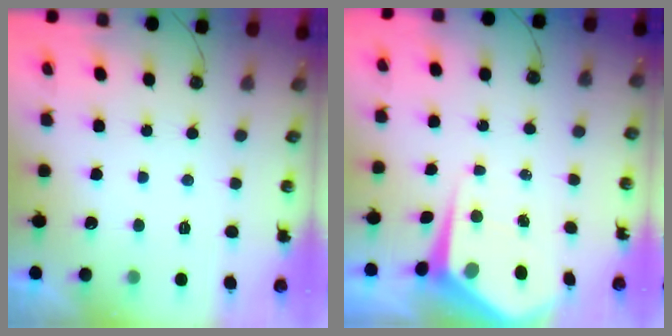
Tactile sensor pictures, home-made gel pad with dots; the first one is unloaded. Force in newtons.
{"total": 6.3, "press": 6.3, "slide": 0.4}